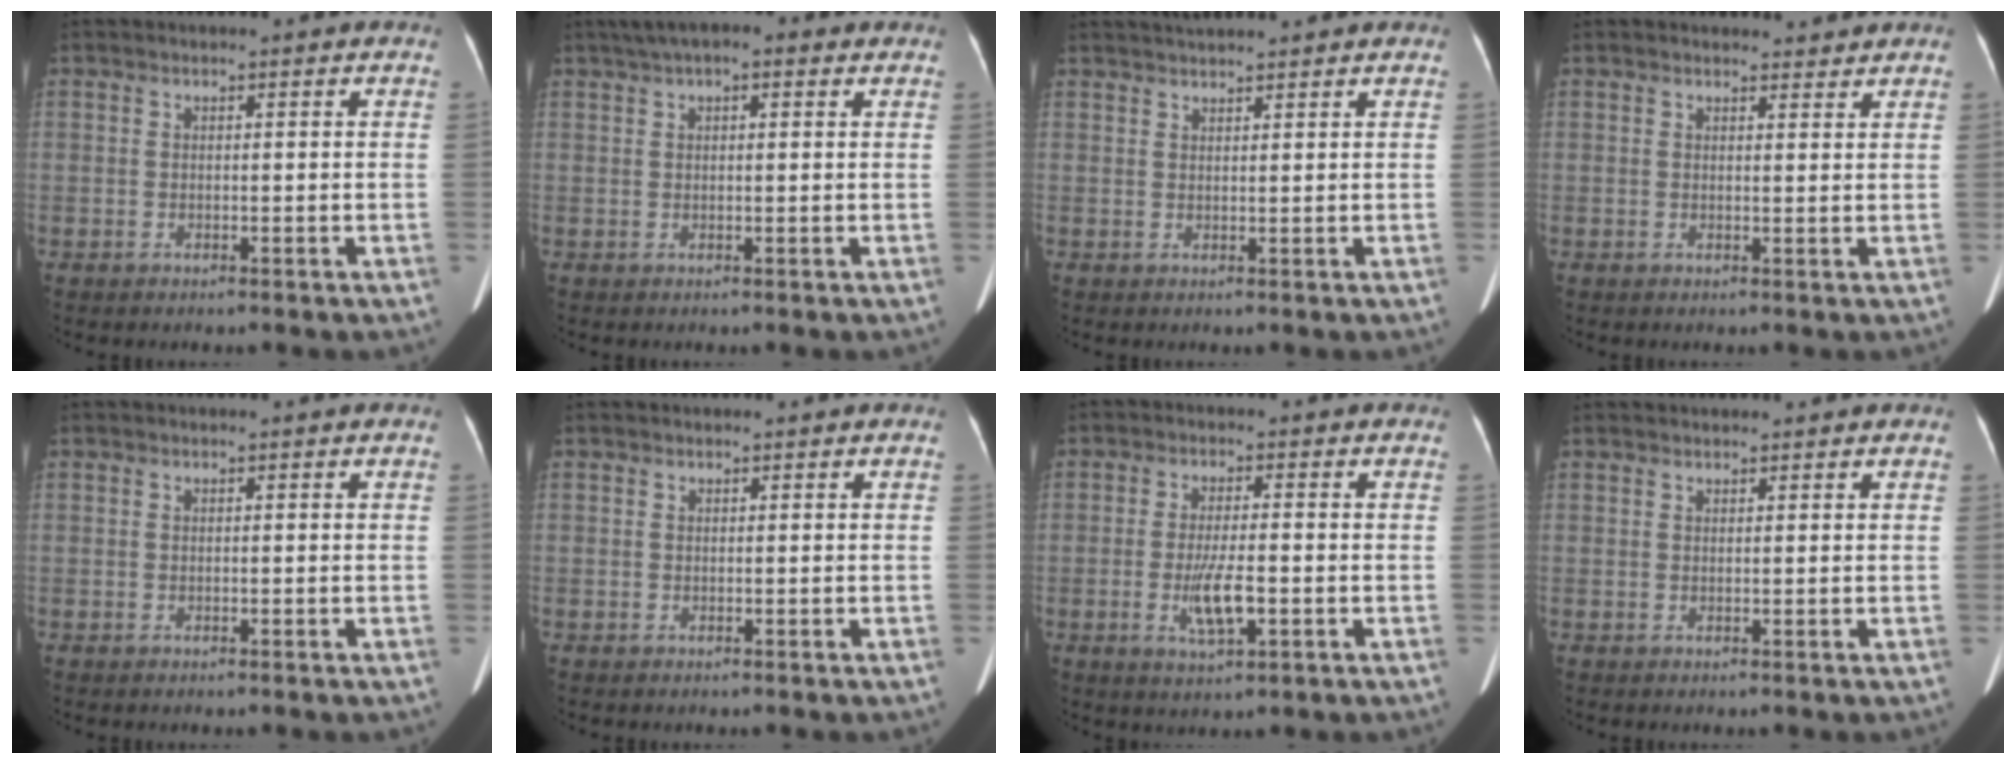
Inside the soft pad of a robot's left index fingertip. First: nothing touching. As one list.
[{"total": 6.7, "force": [4.3, 1.9, 4.8], "torque": [-0.069, 0.033, 0.064]}, {"total": 5.6, "force": [5.1, 0.0, 2.2], "torque": [-0.032, 0.022, 0.073]}, {"total": 3.7, "force": [3.5, 1.0, 0.5], "torque": [0.002, -0.008, 0.040]}, {"total": 0.0}, {"total": 0.5, "force": [0.0, 0.5, -0.2], "torque": [0.007, 0.002, 0.003]}, {"total": 5.0, "force": [-1.7, 0.8, 4.6], "torque": [-0.092, -0.017, -0.024]}, {"total": 3.9, "force": [3.7, 0.5, 1.1], "torque": [-0.010, 0.016, 0.043]}]